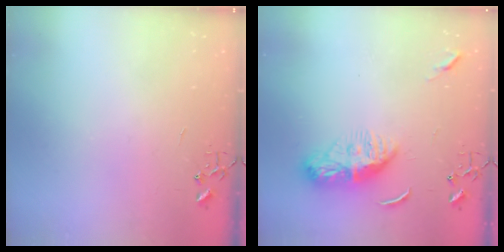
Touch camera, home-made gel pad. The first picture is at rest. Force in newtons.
{"total": 12.5, "press": 12.5, "slide": 1.1}